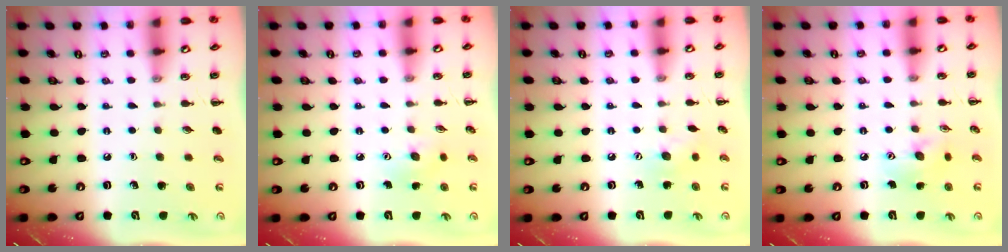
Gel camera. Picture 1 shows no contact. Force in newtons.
{"total": 5.6, "press": 5.4, "slide": 1.6}
{"total": 5.6, "press": 5.5, "slide": 1.0}
{"total": 8.3, "press": 8.3, "slide": 0.7}